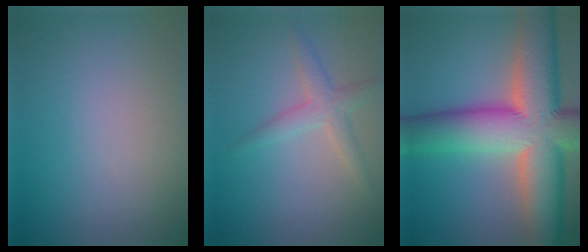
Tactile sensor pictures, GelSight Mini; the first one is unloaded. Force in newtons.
{"total": 2.5, "press": 2.5, "slide": 0.0}
{"total": 15.3, "press": 15.3, "slide": 0.8}